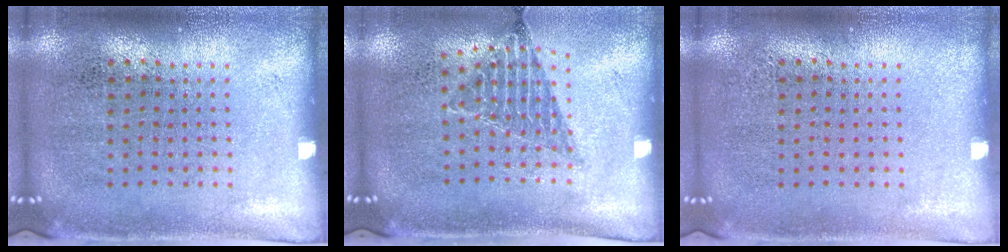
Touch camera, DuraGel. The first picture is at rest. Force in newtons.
{"total": 0.9, "press": 0.8, "slide": 0.2}
{"total": 0.0}